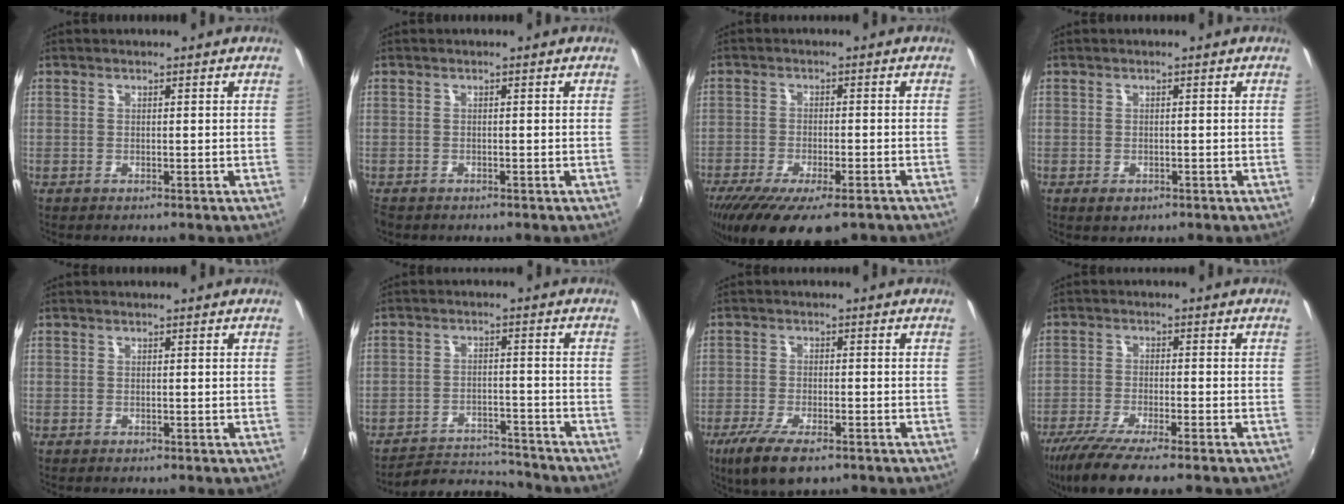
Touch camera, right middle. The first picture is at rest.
{"total": 1.6, "force": [-1.3, 0.9, 0.5], "torque": [-0.014, -0.007, -0.022]}
{"total": 15.1, "force": [-10.7, 4.8, 9.6], "torque": [-0.194, -0.057, -0.166]}
{"total": 1.9, "force": [-0.9, 1.3, 1.0], "torque": [-0.017, -0.004, -0.014]}
{"total": 0.0}
{"total": 8.8, "force": [-8.5, 1.8, 0.7], "torque": [-0.034, 0.016, -0.129]}
{"total": 9.6, "force": [-6.1, 3.2, 6.7], "torque": [-0.152, -0.036, -0.107]}
{"total": 10.7, "force": [-8.3, 1.2, 6.6], "torque": [-0.146, -0.037, -0.145]}